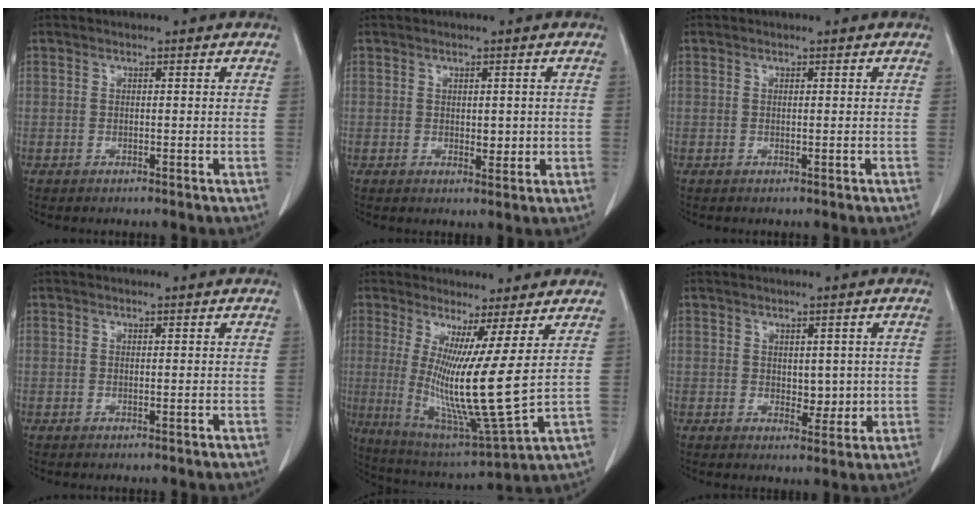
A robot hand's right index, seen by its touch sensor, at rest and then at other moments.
{"total": 2.4, "force": [0.1, 1.3, 2.0], "torque": [-0.025, -0.004, 0.006]}
{"total": 0.0}
{"total": 0.0}
{"total": 13.8, "force": [2.1, -0.7, 13.6], "torque": [-0.258, -0.048, 0.042]}
{"total": 3.5, "force": [0.3, 2.1, 2.8], "torque": [-0.033, -0.007, 0.012]}